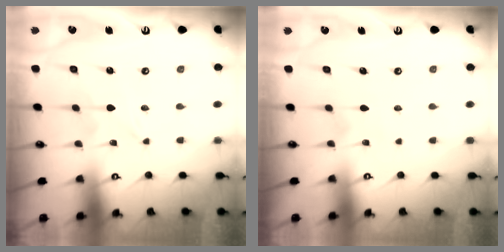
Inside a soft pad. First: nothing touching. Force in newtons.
{"total": 2.7, "press": 2.7, "slide": 0.4}